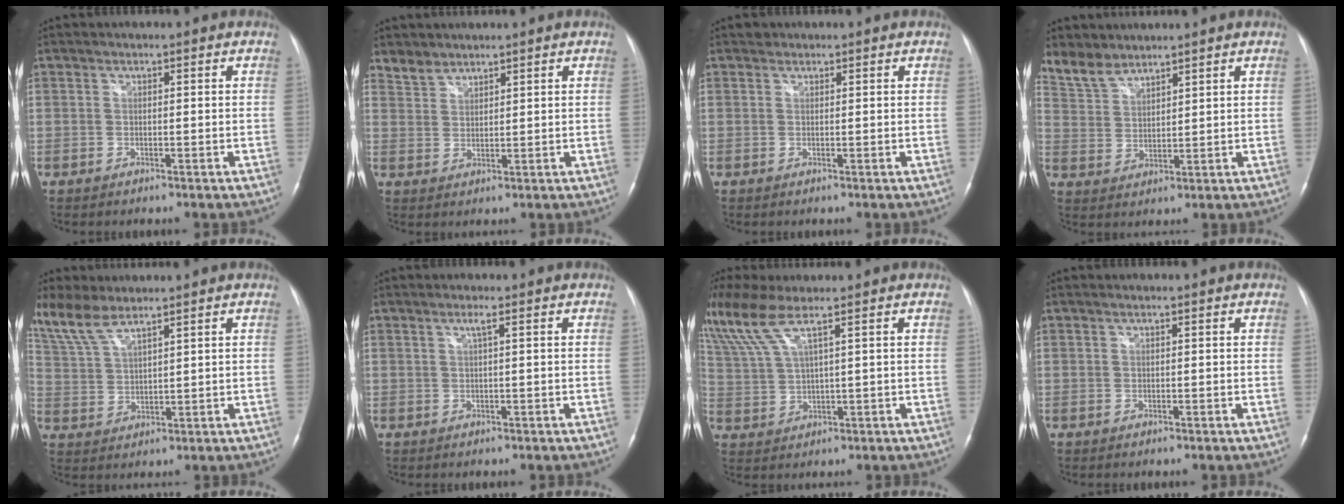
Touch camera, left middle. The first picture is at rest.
{"total": 3.0, "force": [2.7, 1.2, -0.2], "torque": [0.005, 0.012, 0.053]}
{"total": 0.6, "force": [0.5, 0.4, -0.1], "torque": [0.000, 0.002, 0.006]}
{"total": 5.3, "force": [4.9, 1.8, 0.7], "torque": [-0.023, 0.010, 0.111]}
{"total": 6.8, "force": [5.6, 1.4, 3.6], "torque": [-0.094, 0.014, 0.125]}
{"total": 1.1, "force": [0.4, -0.2, 1.0], "torque": [-0.023, 0.001, 0.007]}
{"total": 8.8, "force": [6.0, 0.7, 6.4], "torque": [-0.165, 0.015, 0.127]}
{"total": 0.0}